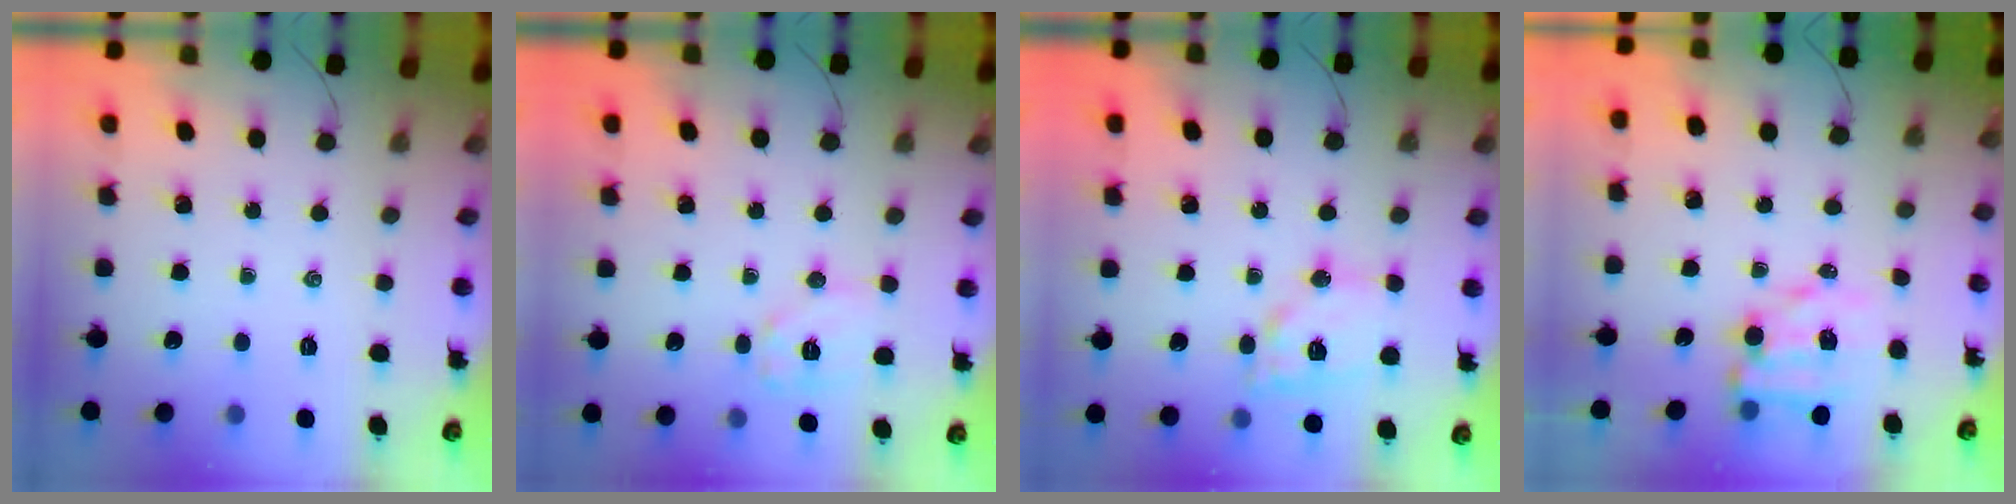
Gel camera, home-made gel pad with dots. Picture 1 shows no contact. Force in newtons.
{"total": 8.2, "press": 8.2, "slide": 0.3}
{"total": 13.6, "press": 13.4, "slide": 2.3}
{"total": 6.2, "press": 6.1, "slide": 1.0}